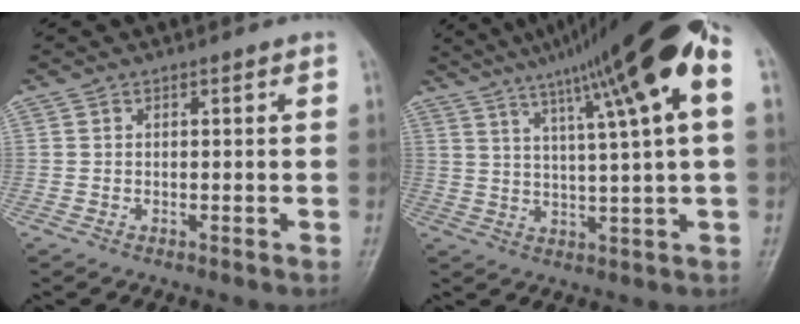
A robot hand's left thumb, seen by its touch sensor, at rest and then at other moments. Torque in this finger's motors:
{"motor_torque": [2.50, 2.51, 1.96, -0.81, 0.20]}